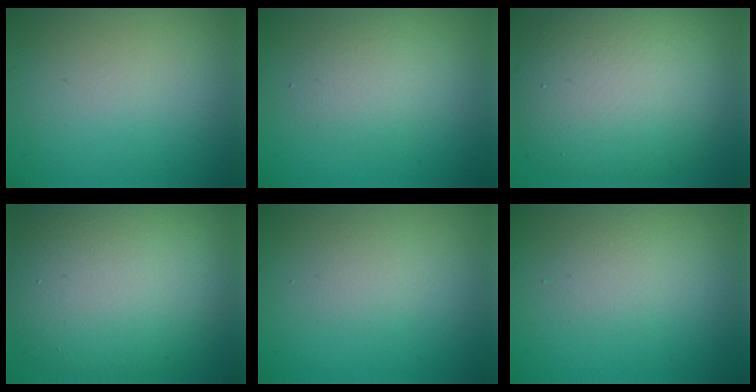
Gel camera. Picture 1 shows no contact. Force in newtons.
{"total": 2.6, "press": 2.6, "slide": 0.1}
{"total": 10.5, "press": 10.5, "slide": 0.9}
{"total": 12.9, "press": 12.9, "slide": 0.4}
{"total": 1.3, "press": 1.3, "slide": 0.0}
{"total": 1.8, "press": 1.8, "slide": 0.0}